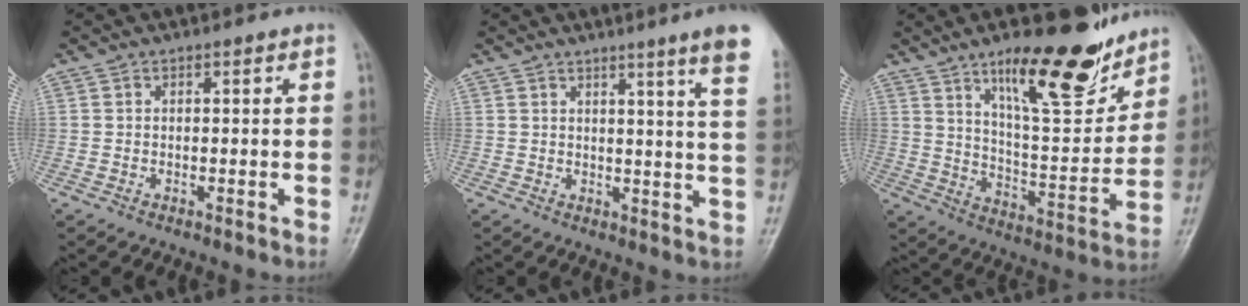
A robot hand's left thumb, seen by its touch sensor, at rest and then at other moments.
{"total": 10.6, "force": [7.0, -0.6, 8.0], "torque": [-0.096, -0.031, 0.068]}
{"total": 18.9, "force": [12.8, 5.5, 12.7], "torque": [-0.154, -0.083, 0.211]}